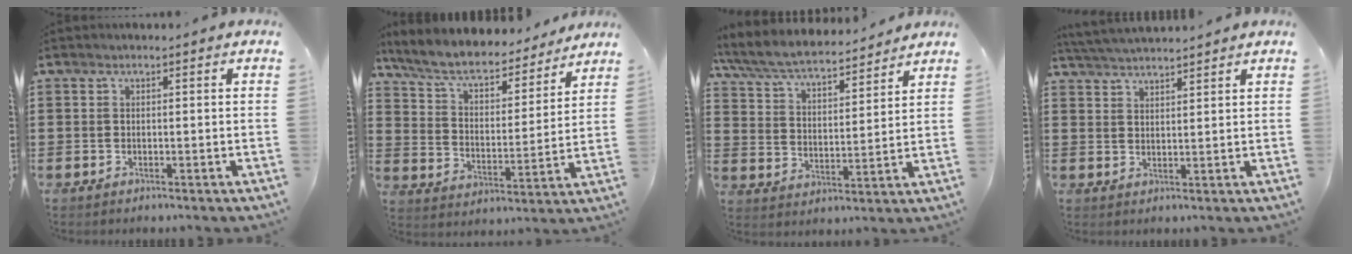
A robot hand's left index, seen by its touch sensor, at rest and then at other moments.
{"total": 6.9, "force": [6.2, 1.5, 2.9], "torque": [-0.082, -0.039, 0.104]}
{"total": 6.6, "force": [6.1, 0.7, 2.3], "torque": [-0.071, -0.035, 0.105]}
{"total": 3.5, "force": [3.5, -0.2, 0.5], "torque": [-0.020, -0.009, 0.065]}